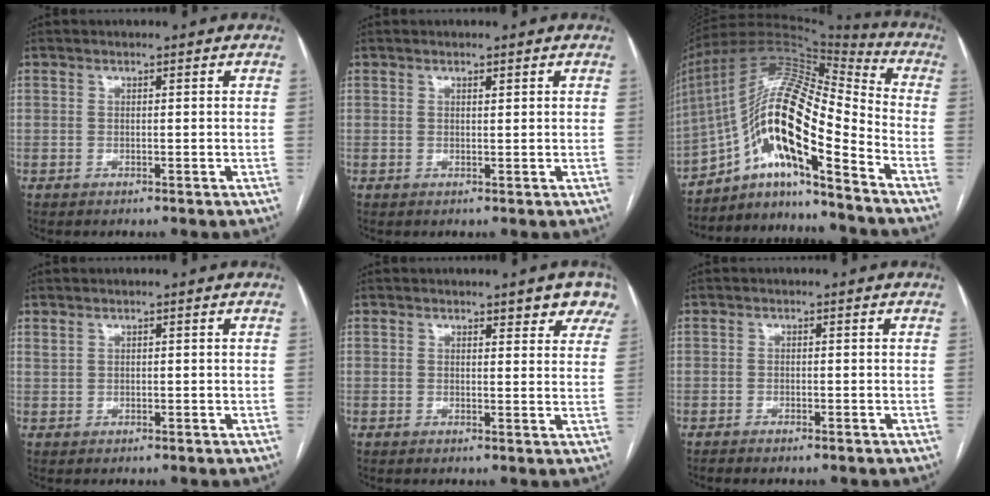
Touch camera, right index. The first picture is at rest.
{"total": 0.7, "force": [0.4, 0.1, 0.5], "torque": [-0.010, -0.001, 0.007]}
{"total": 19.4, "force": [-9.9, 3.8, 16.3], "torque": [-0.311, 0.026, -0.171]}
{"total": 0.8, "force": [0.6, 0.3, 0.3], "torque": [-0.005, 0.009, 0.016]}
{"total": 5.1, "force": [4.1, 1.6, 2.7], "torque": [-0.016, -0.003, 0.033]}
{"total": 1.3, "force": [-1.0, 0.2, 0.7], "torque": [-0.015, -0.002, -0.013]}